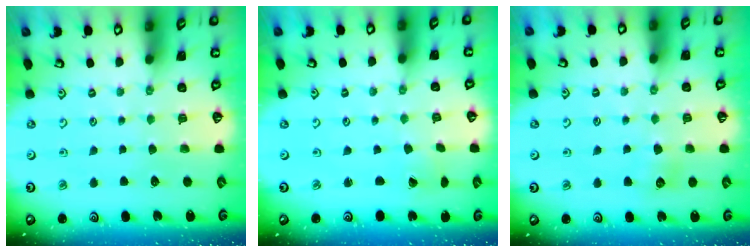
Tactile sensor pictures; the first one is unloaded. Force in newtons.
{"total": 0.0}
{"total": 5.7, "press": 5.6, "slide": 0.8}